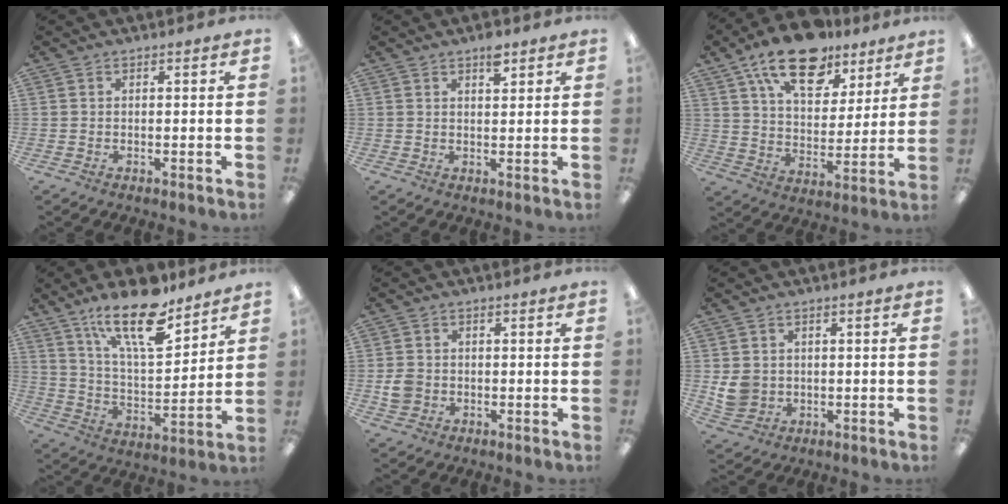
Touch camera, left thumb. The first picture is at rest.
{"total": 3.7, "force": [2.6, 1.6, 2.2], "torque": [-0.024, -0.011, 0.040]}
{"total": 18.8, "force": [12.6, 9.4, 10.4], "torque": [-0.172, -0.059, 0.220]}
{"total": 19.1, "force": [13.4, 6.7, 11.8], "torque": [-0.190, -0.081, 0.224]}
{"total": 3.7, "force": [-0.6, 3.3, 1.6], "torque": [-0.018, 0.005, -0.011]}
{"total": 5.4, "force": [0.5, 4.9, 2.0], "torque": [-0.033, 0.005, 0.013]}